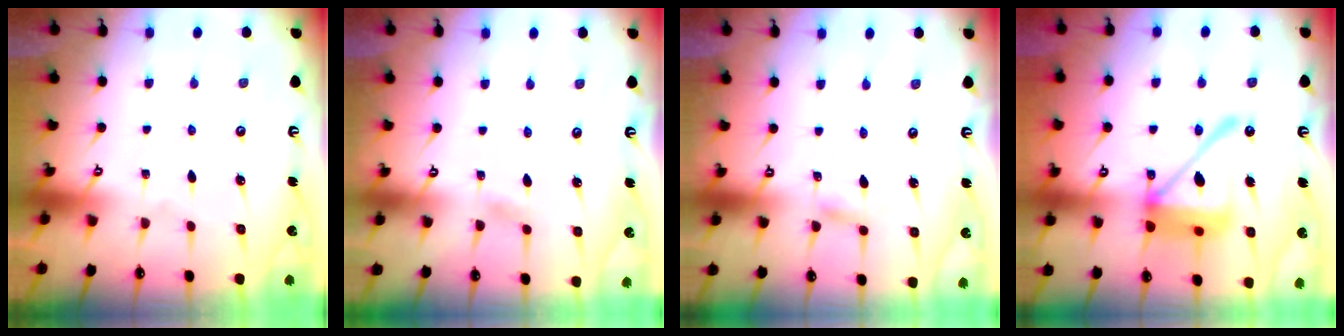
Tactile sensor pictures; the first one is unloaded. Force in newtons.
{"total": 2.6, "press": 2.6, "slide": 0.3}
{"total": 2.4, "press": 2.4, "slide": 0.2}
{"total": 16.4, "press": 16.3, "slide": 2.1}